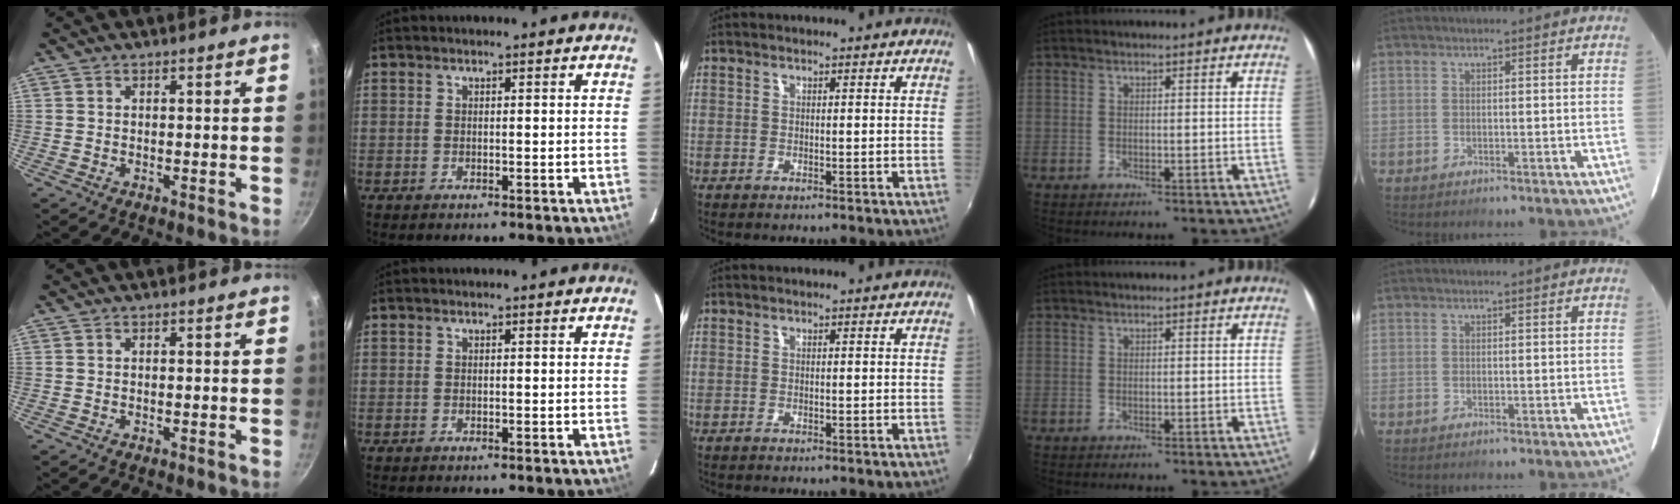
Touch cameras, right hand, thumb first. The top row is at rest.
{}